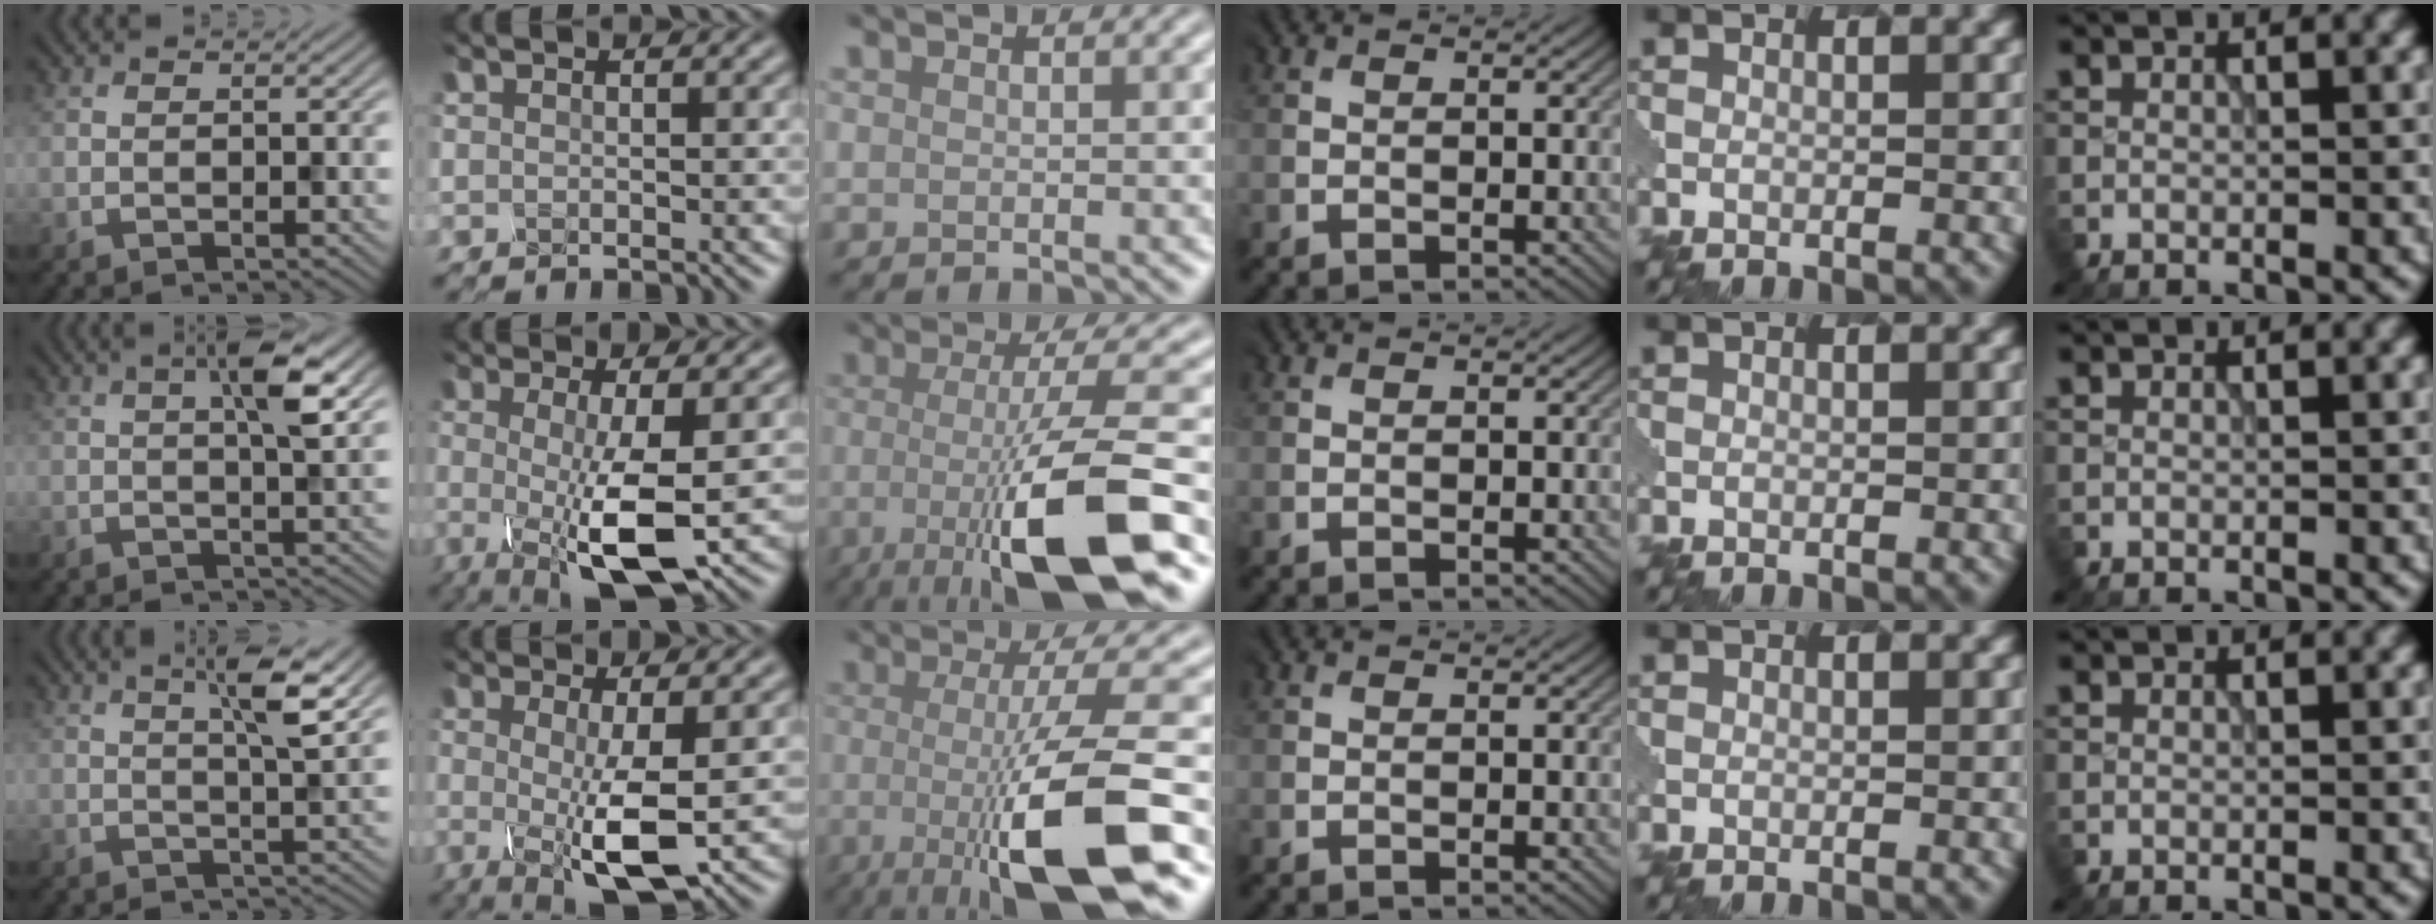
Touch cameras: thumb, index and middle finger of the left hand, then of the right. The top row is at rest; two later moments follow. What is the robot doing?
{"motion": "disassemble", "object": "battery cover"}